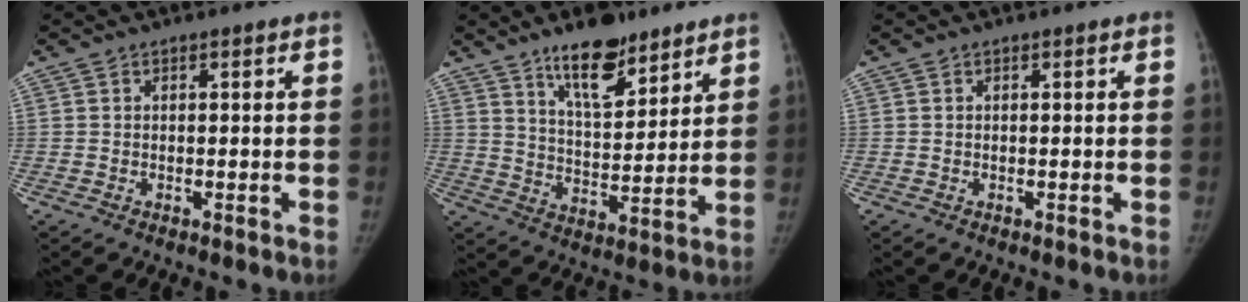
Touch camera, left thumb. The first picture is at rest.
{"total": 12.4, "force": [8.7, 5.0, 7.3], "torque": [-0.087, -0.061, 0.147]}
{"total": 0.0}